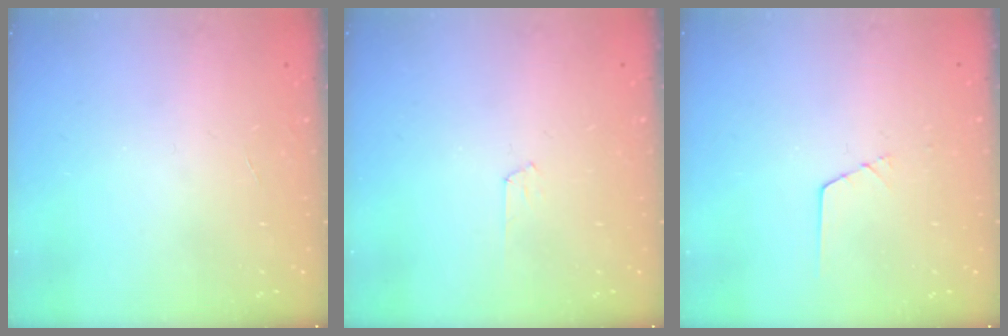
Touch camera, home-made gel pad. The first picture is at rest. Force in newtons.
{"total": 3.5, "press": 3.4, "slide": 0.4}
{"total": 1.4, "press": 1.4, "slide": 0.1}